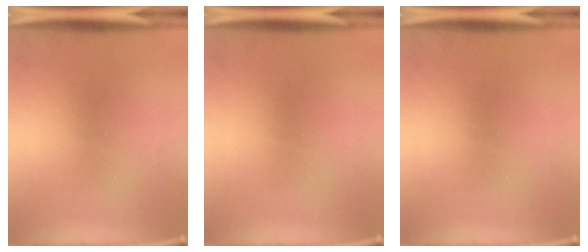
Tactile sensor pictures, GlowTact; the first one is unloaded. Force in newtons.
{"total": 0.0}
{"total": 0.0}